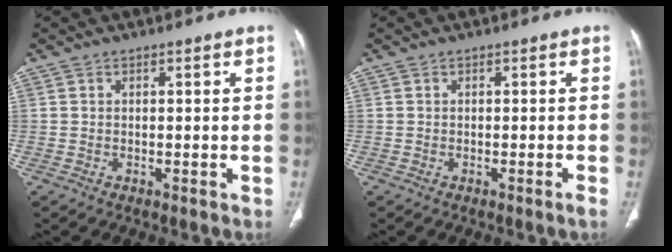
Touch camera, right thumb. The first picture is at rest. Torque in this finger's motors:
{"motor_torque": [-0.02, -0.28, 0.40, -0.25, 0.09]}